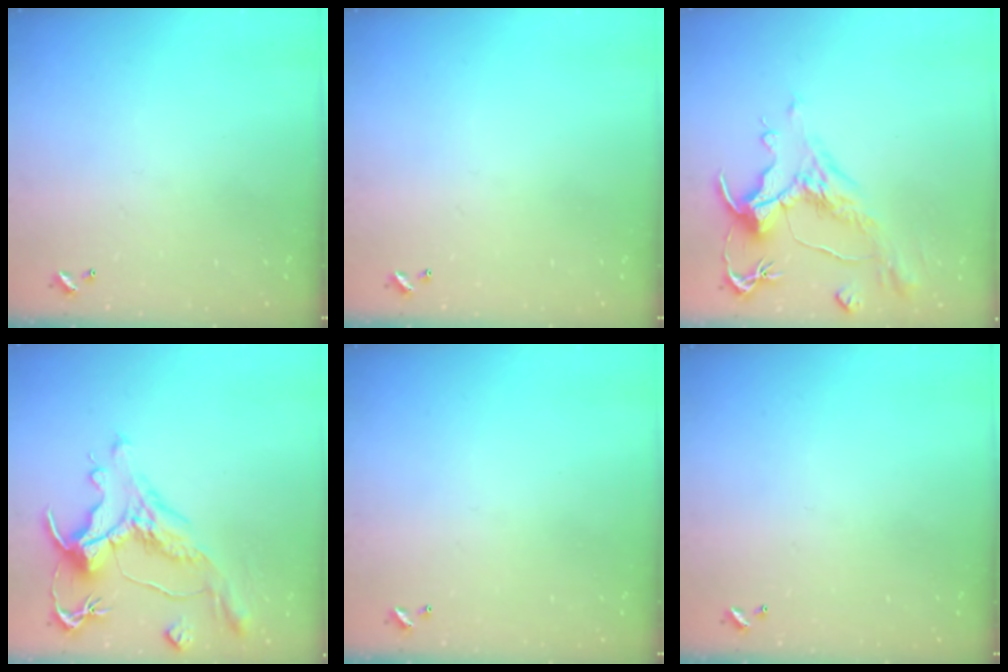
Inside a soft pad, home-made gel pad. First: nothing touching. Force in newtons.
{"total": 0.0}
{"total": 1.6, "press": 0.7, "slide": 1.4}
{"total": 2.2, "press": 1.7, "slide": 1.4}
{"total": 0.0}
{"total": 0.0}